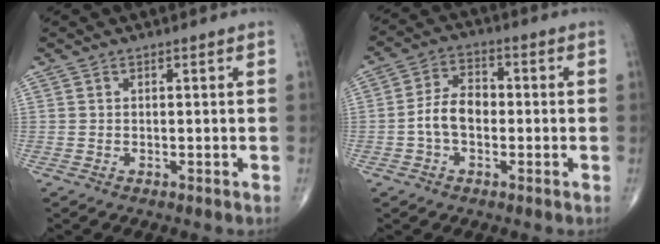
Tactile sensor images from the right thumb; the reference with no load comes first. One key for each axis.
{"total": 6.9, "fx": -1.1, "fy": 4.4, "fz": 5.1, "tx": -0.086, "ty": 0.026, "tz": -0.031}